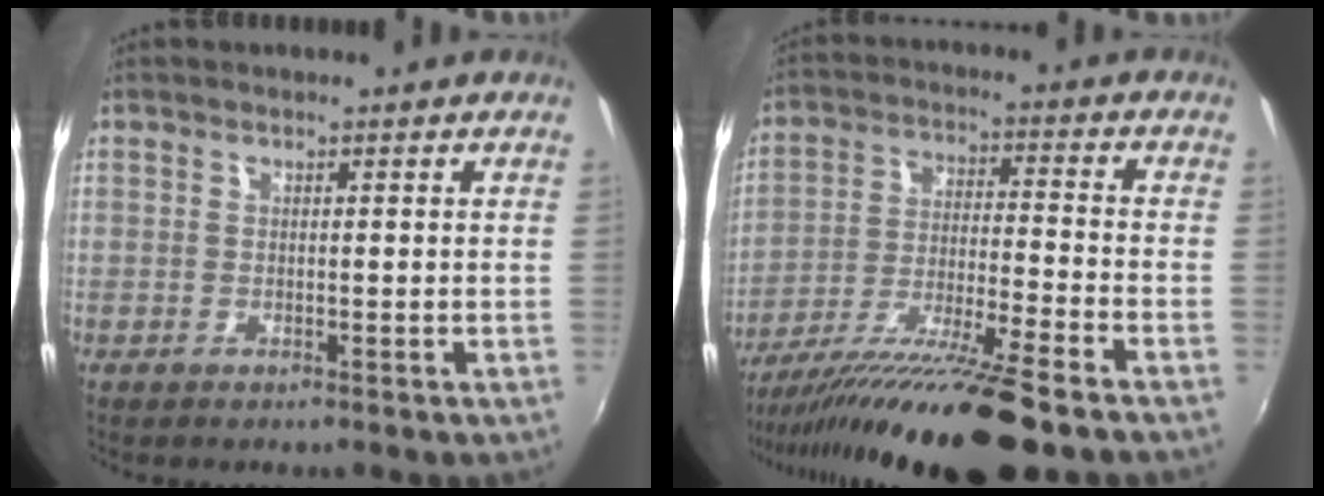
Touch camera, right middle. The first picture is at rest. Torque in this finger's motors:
{"motor_torque": [1.11, -1.03, 0.59, 0.21]}